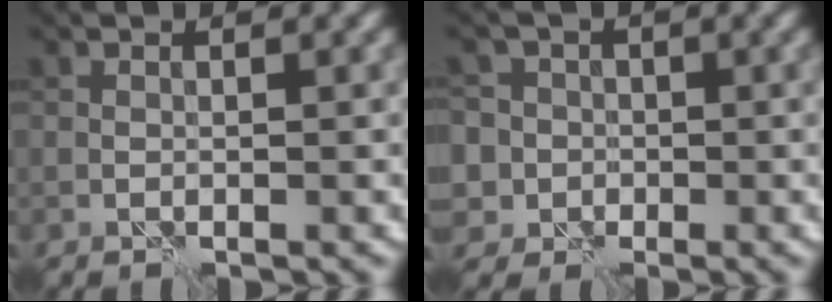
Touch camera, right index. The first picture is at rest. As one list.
[{"total": 6.0, "force": [0.0, 5.7, 1.7], "torque": [-0.025, 0.029, -0.031]}]